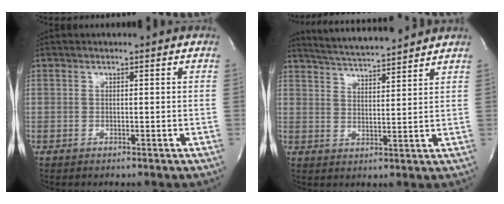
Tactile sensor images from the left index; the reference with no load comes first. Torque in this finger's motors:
{"motor_torque": [-0.24, -0.18, 0.33, 0.07]}